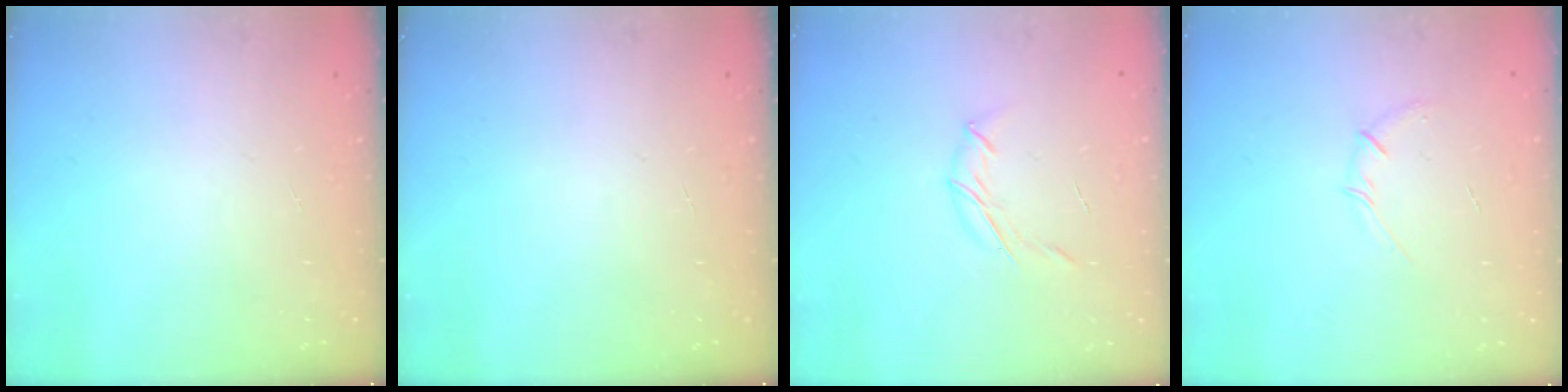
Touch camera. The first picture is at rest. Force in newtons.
{"total": 0.0}
{"total": 6.0, "press": 6.0, "slide": 0.8}
{"total": 5.1, "press": 4.9, "slide": 1.4}